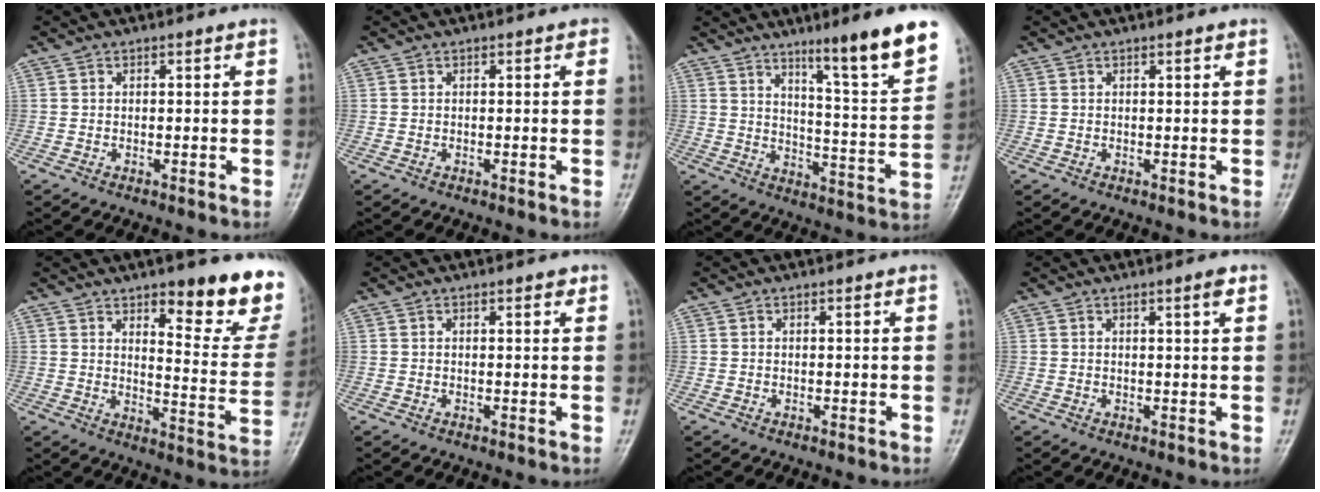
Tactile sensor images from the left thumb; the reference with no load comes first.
{"total": 0.9, "force": [0.4, 0.5, 0.6], "torque": [0.002, 0.002, -0.001]}
{"total": 15.7, "force": [10.4, 1.2, 11.7], "torque": [-0.149, -0.067, 0.157]}
{"total": 0.6, "force": [0.4, 0.1, 0.4], "torque": [-0.007, -0.001, 0.005]}
{"total": 16.7, "force": [10.7, 5.3, 11.7], "torque": [-0.095, -0.075, 0.141]}
{"total": 1.3, "force": [0.8, 0.5, 0.9], "torque": [-0.007, -0.002, 0.009]}
{"total": 0.0}
{"total": 2.0, "force": [1.1, 0.2, 1.6], "torque": [-0.026, -0.006, 0.018]}